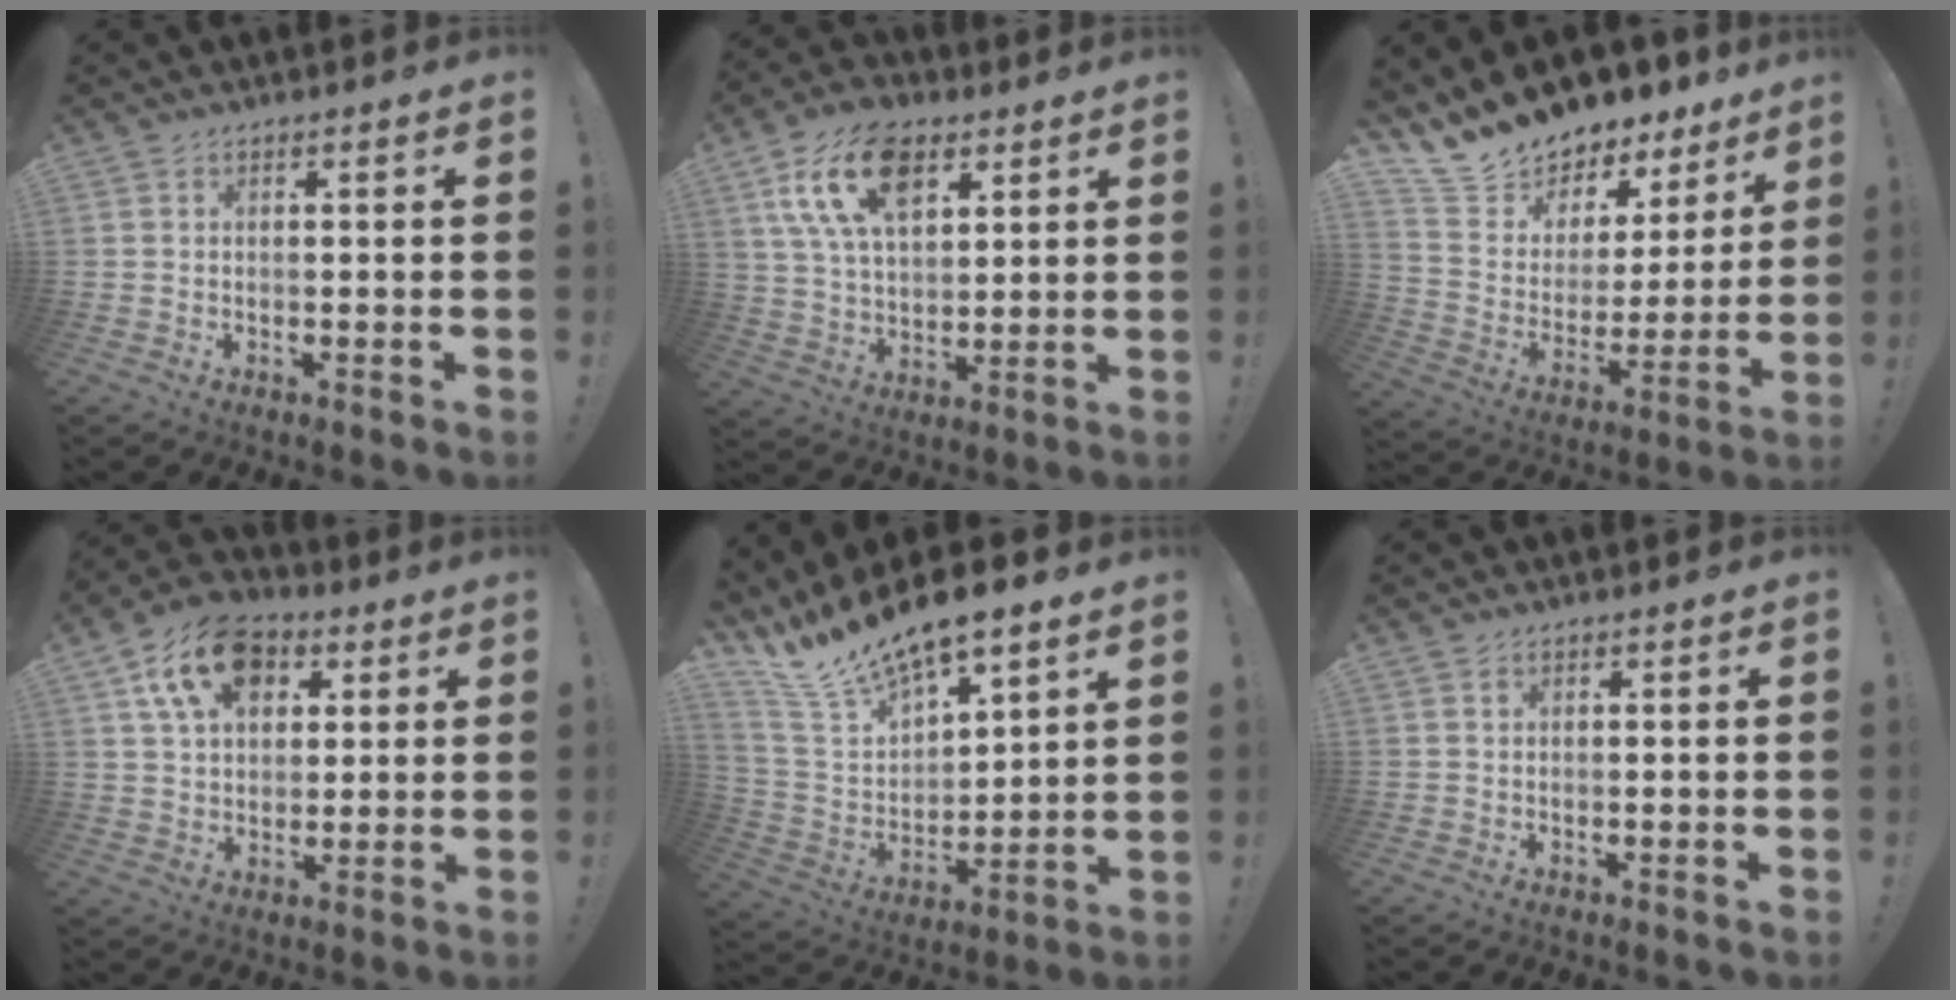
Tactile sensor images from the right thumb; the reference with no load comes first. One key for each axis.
{"total": 17.1, "fx": 8.2, "fy": 9.7, "fz": 11.4, "tx": -0.211, "ty": -0.019, "tz": 0.152}
{"total": 13.5, "fx": 12.6, "fy": 4.7, "fz": 0.9, "tx": -0.046, "ty": -0.115, "tz": 0.236}
{"total": 15.1, "fx": 6.7, "fy": 10.5, "fz": 8.4, "tx": -0.131, "ty": -0.022, "tz": 0.128}
{"total": 15.6, "fx": 13.0, "fy": 5.3, "fz": 6.9, "tx": -0.144, "ty": -0.098, "tz": 0.236}
{"total": 0.6, "fx": 0.3, "fy": 0.4, "fz": 0.3, "tx": 0.003, "ty": -0.001, "tz": 0.005}